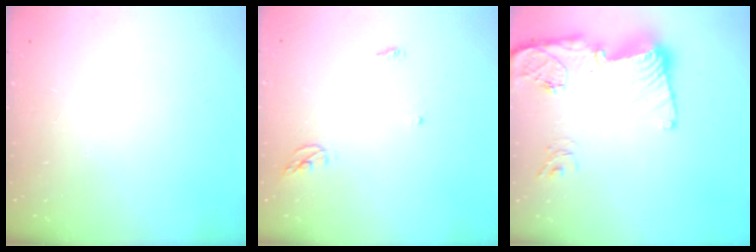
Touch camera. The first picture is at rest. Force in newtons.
{"total": 3.5, "press": 3.5, "slide": 0.3}
{"total": 17.1, "press": 17.0, "slide": 1.9}